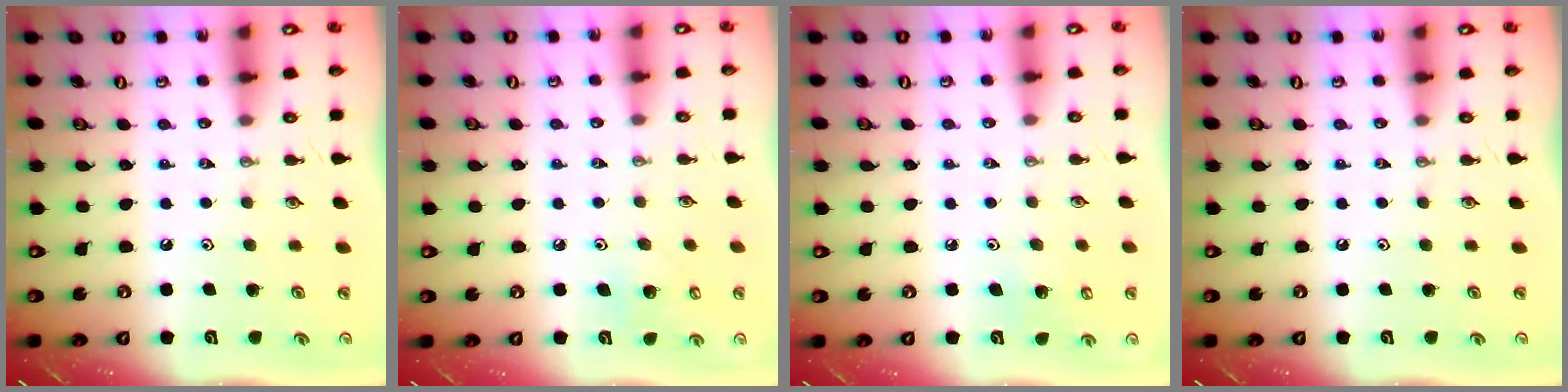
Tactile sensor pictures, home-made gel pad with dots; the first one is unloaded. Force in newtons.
{"total": 7.5, "press": 7.4, "slide": 1.1}
{"total": 5.5, "press": 5.5, "slide": 1.0}
{"total": 0.0}